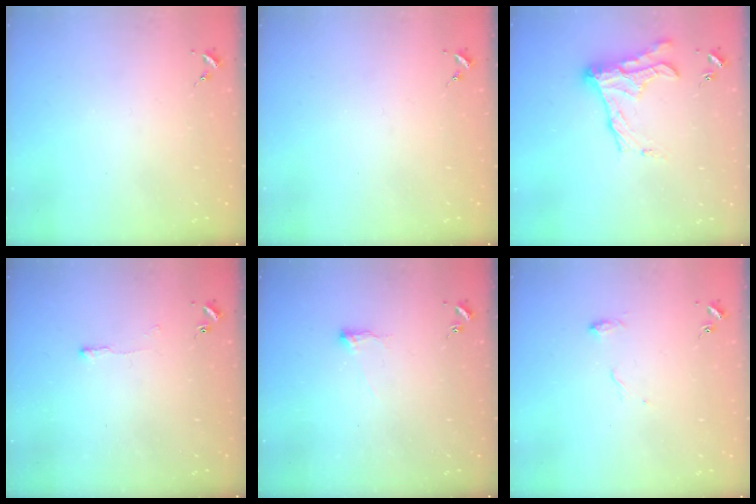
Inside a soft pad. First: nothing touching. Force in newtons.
{"total": 0.0}
{"total": 16.1, "press": 16.0, "slide": 0.9}
{"total": 3.2, "press": 3.1, "slide": 0.6}
{"total": 4.1, "press": 4.1, "slide": 0.7}
{"total": 6.8, "press": 6.8, "slide": 0.7}